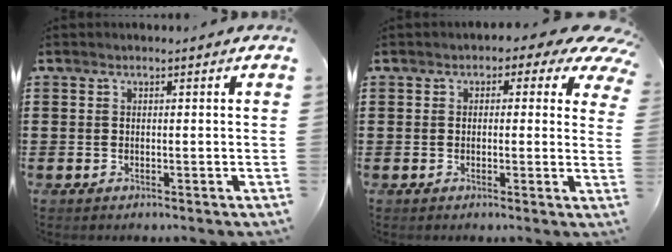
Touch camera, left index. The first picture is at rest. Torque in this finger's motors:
{"motor_torque": [2.14, 0.00, 0.69, 0.07]}